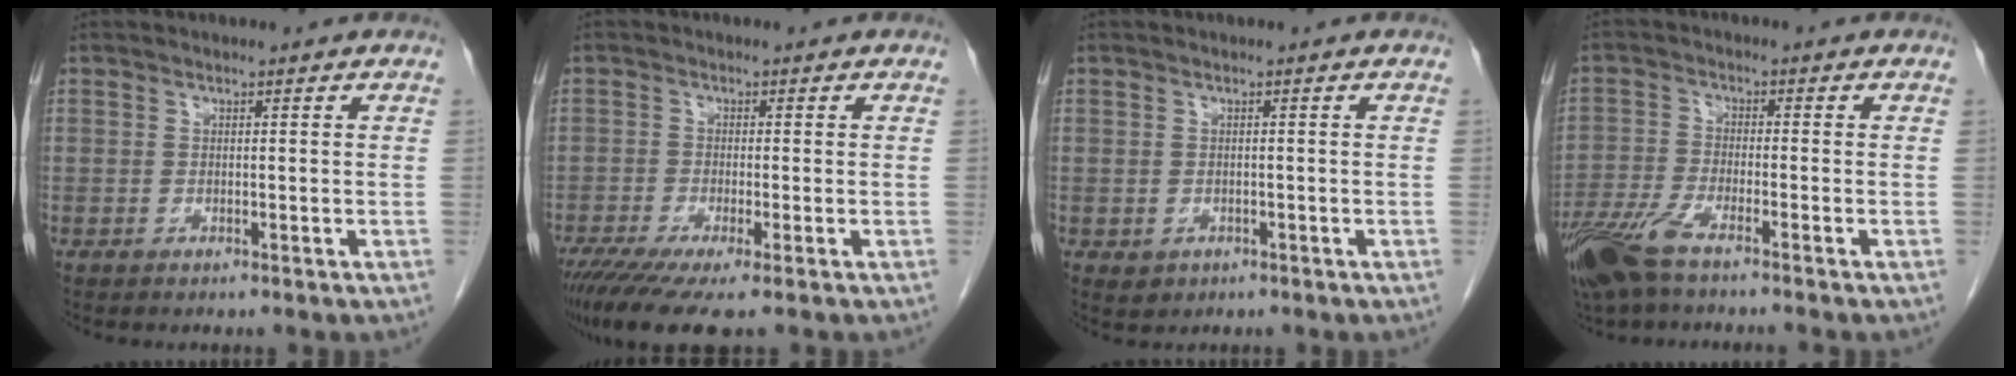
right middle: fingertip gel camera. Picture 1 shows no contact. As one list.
[{"total": 8.2, "force": [-5.5, 0.9, 6.0], "torque": [-0.095, -0.019, -0.096]}, {"total": 1.6, "force": [-0.6, 1.4, 0.5], "torque": [-0.009, 0.002, 0.002]}, {"total": 8.0, "force": [-5.9, 1.1, 5.3], "torque": [-0.110, -0.018, -0.116]}]